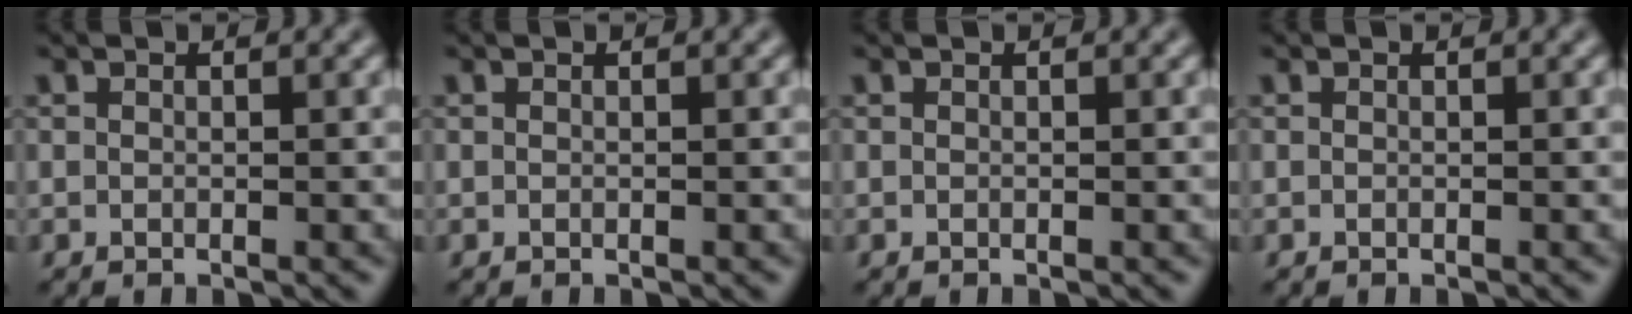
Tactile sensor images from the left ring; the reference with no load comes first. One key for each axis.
{"total": 0.0}
{"total": 0.0}
{"total": 0.0}